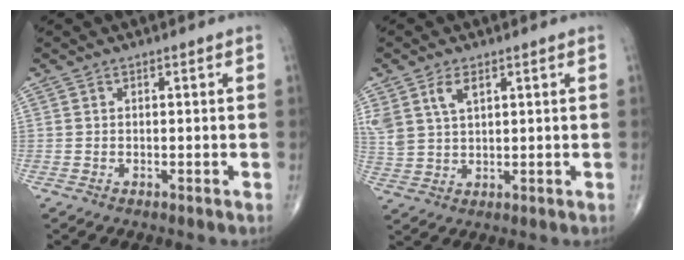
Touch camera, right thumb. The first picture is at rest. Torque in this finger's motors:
{"motor_torque": [0.73, 1.24, 0.81, 0.53, 0.05]}